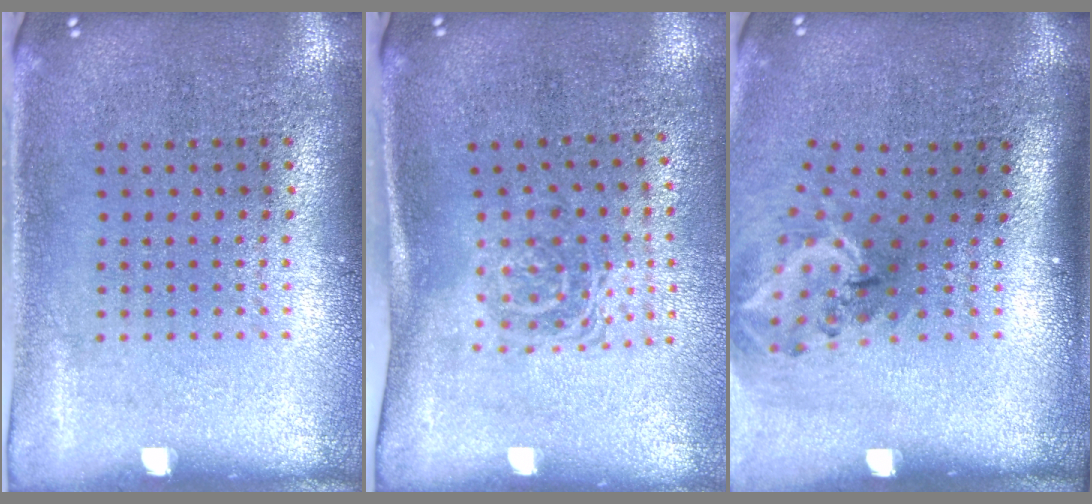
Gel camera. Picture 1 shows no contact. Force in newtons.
{"total": 1.6, "press": 1.2, "slide": 1.2}
{"total": 2.0, "press": 1.3, "slide": 1.5}